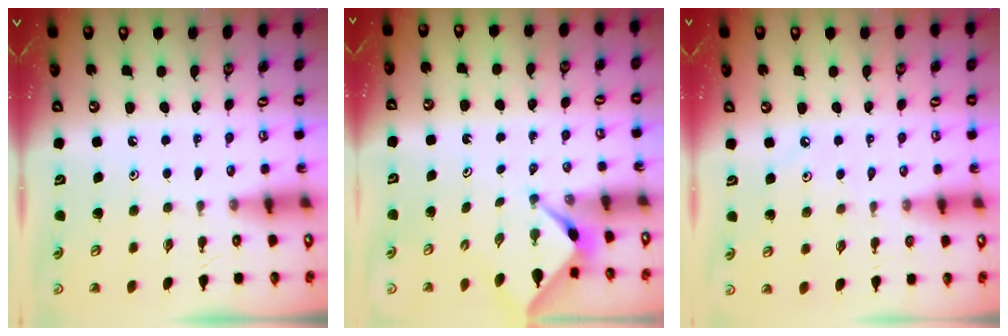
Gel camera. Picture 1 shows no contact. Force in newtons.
{"total": 2.2, "press": 2.2, "slide": 0.2}
{"total": 3.3, "press": 3.3, "slide": 0.5}